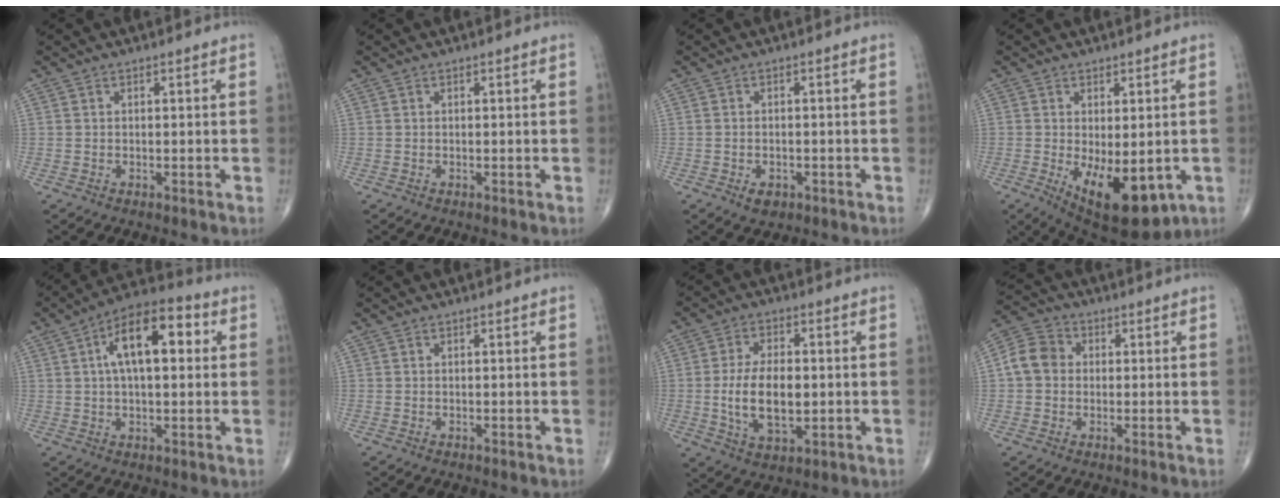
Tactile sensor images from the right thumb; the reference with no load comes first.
{"total": 0.0}
{"total": 2.6, "force": [-1.1, 1.7, 1.5], "torque": [-0.015, 0.004, -0.009]}
{"total": 13.1, "force": [-3.7, 6.1, 11.0], "torque": [-0.155, -0.019, -0.033]}
{"total": 13.9, "force": [3.1, 6.5, 11.8], "torque": [-0.183, 0.025, 0.041]}
{"total": 0.0}
{"total": 11.3, "force": [-0.9, 6.1, 9.5], "torque": [-0.167, -0.001, -0.010]}
{"total": 6.8, "force": [0.2, 5.8, 3.5], "torque": [-0.056, 0.020, -0.007]}